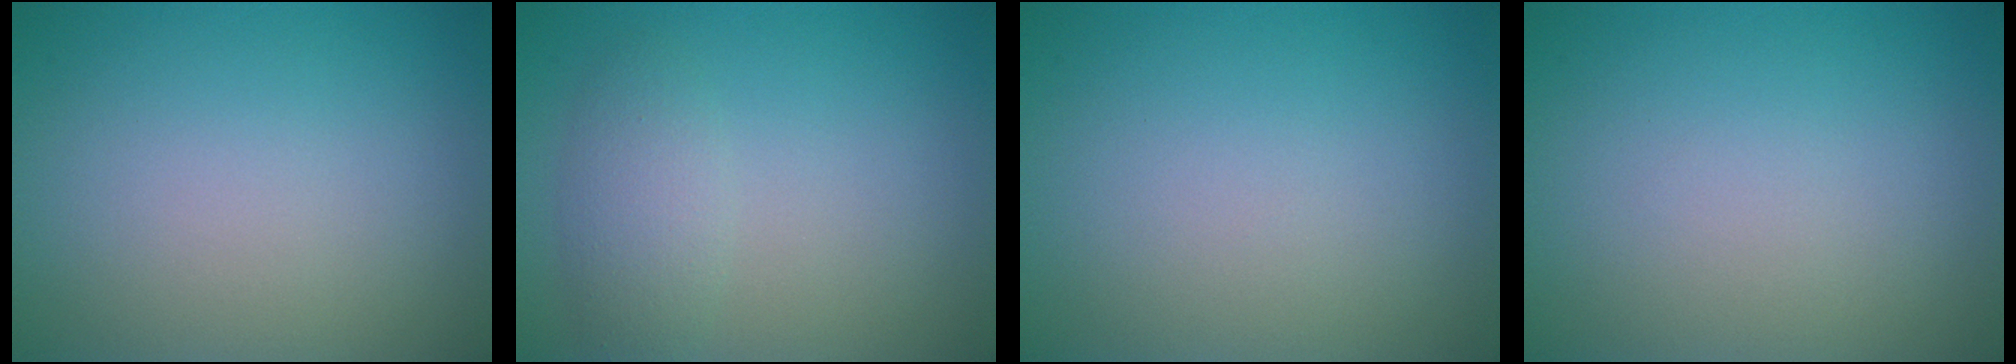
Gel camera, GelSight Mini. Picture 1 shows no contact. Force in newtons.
{"total": 2.3, "press": 2.3, "slide": 0.0}
{"total": 0.0}
{"total": 0.0}